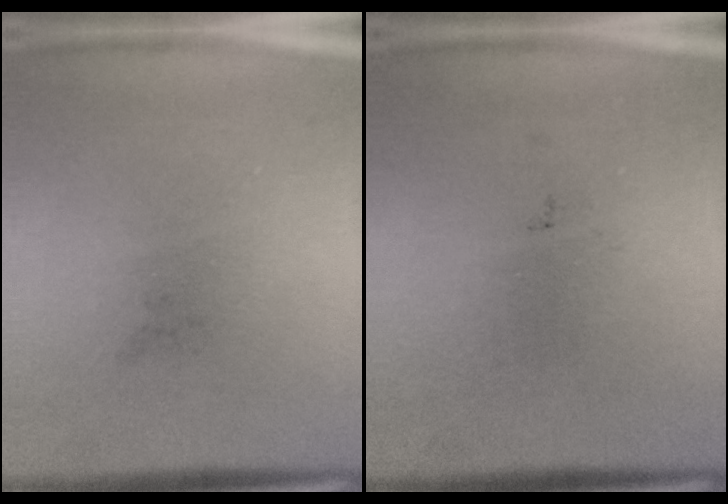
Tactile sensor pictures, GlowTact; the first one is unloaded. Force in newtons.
{"total": 0.0}